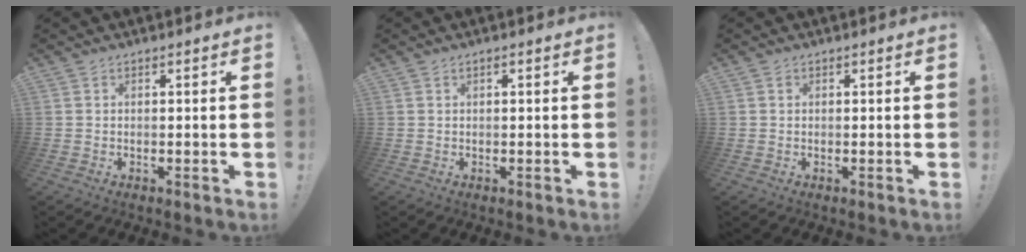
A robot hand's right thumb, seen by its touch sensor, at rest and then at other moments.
{"total": 0.6, "force": [0.2, 0.2, 0.5], "torque": [-0.012, 0.002, 0.003]}
{"total": 0.6, "force": [0.2, 0.5, 0.1], "torque": [0.001, 0.002, 0.002]}